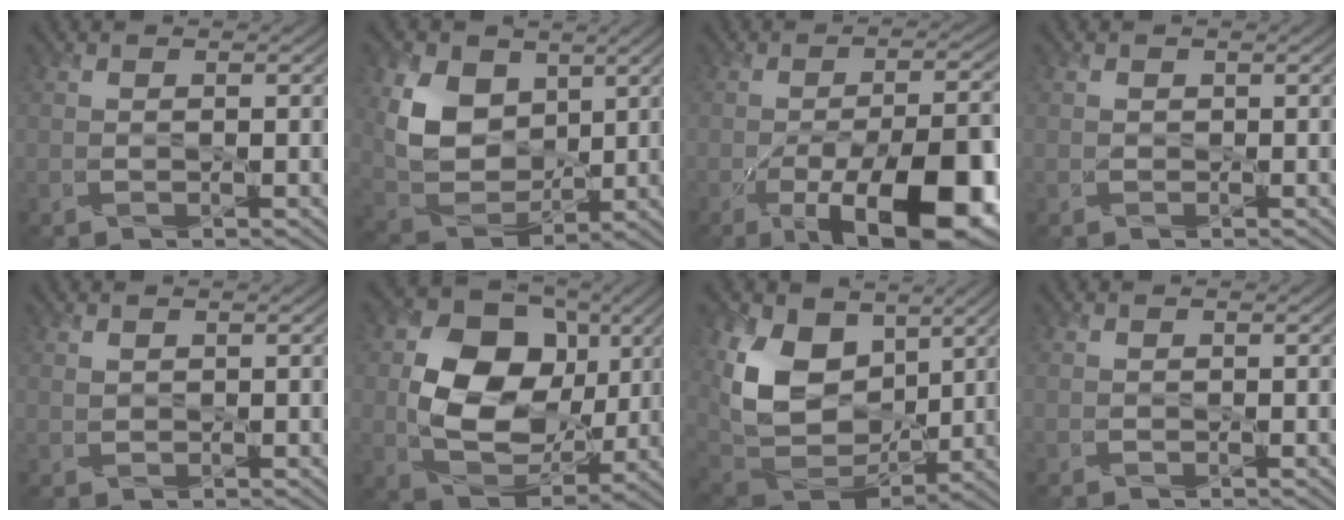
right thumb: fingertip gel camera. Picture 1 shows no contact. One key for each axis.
{"total": 8.9, "fx": 3.2, "fy": 6.6, "fz": 5.0, "tx": -0.130, "ty": -0.010, "tz": 0.058}
{"total": 15.4, "fx": -6.5, "fy": 5.7, "fz": 12.7, "tx": -0.180, "ty": -0.008, "tz": -0.097}
{"total": 0.6, "fx": 0.1, "fy": 0.3, "fz": -0.5, "tx": 0.007, "ty": -0.002, "tz": 0.003}
{"total": 0.7, "fx": 0.6, "fy": 0.2, "fz": -0.3, "tx": 0.000, "ty": 0.000, "tz": 0.018}
{"total": 13.1, "fx": 1.3, "fy": 10.0, "fz": 8.4, "tx": -0.161, "ty": -0.004, "tz": 0.026}
{"total": 14.1, "fx": 4.5, "fy": 9.9, "fz": 9.0, "tx": -0.215, "ty": 0.008, "tz": 0.096}
{"total": 0.0}